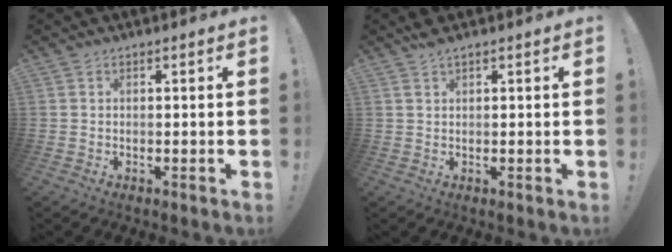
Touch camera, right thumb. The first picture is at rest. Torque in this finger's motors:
{"motor_torque": [-0.07, 0.59, 0.21, -0.24, 0.09]}